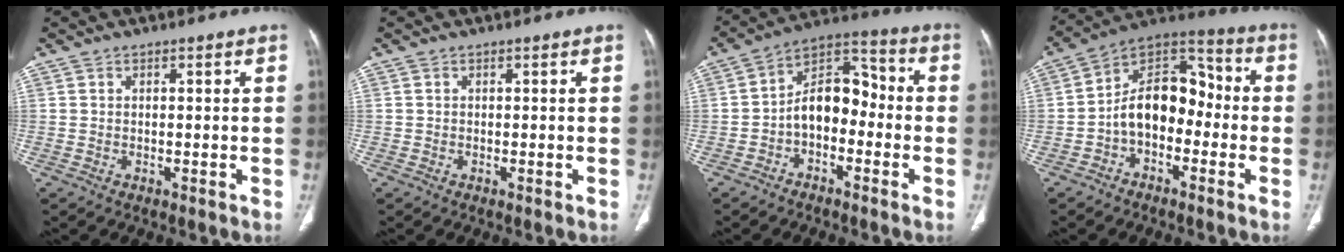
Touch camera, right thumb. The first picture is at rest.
{"total": 0.0}
{"total": 10.7, "force": [-2.4, 7.0, 7.7], "torque": [-0.095, 0.049, -0.056]}
{"total": 13.5, "force": [-2.7, 9.0, 9.7], "torque": [-0.126, 0.059, -0.060]}